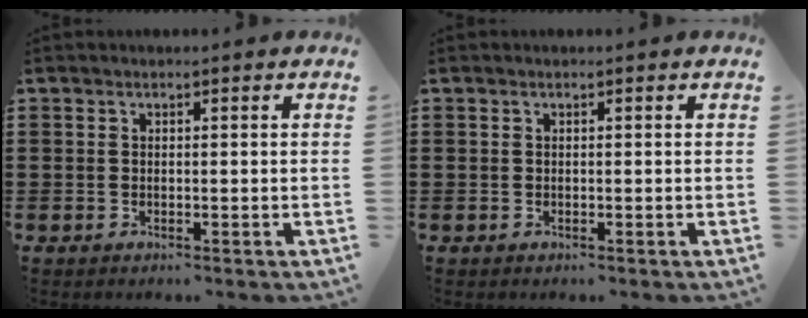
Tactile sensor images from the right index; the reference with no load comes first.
{"total": 0.0}